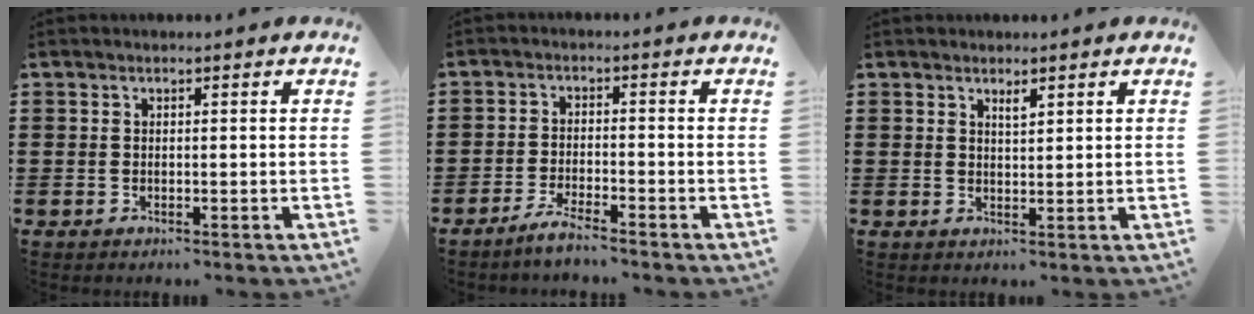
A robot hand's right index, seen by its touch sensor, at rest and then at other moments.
{"total": 3.3, "force": [-3.0, -0.3, 1.3], "torque": [-0.030, -0.003, -0.058]}
{"total": 1.4, "force": [1.1, 0.3, 0.8], "torque": [-0.018, 0.000, 0.020]}